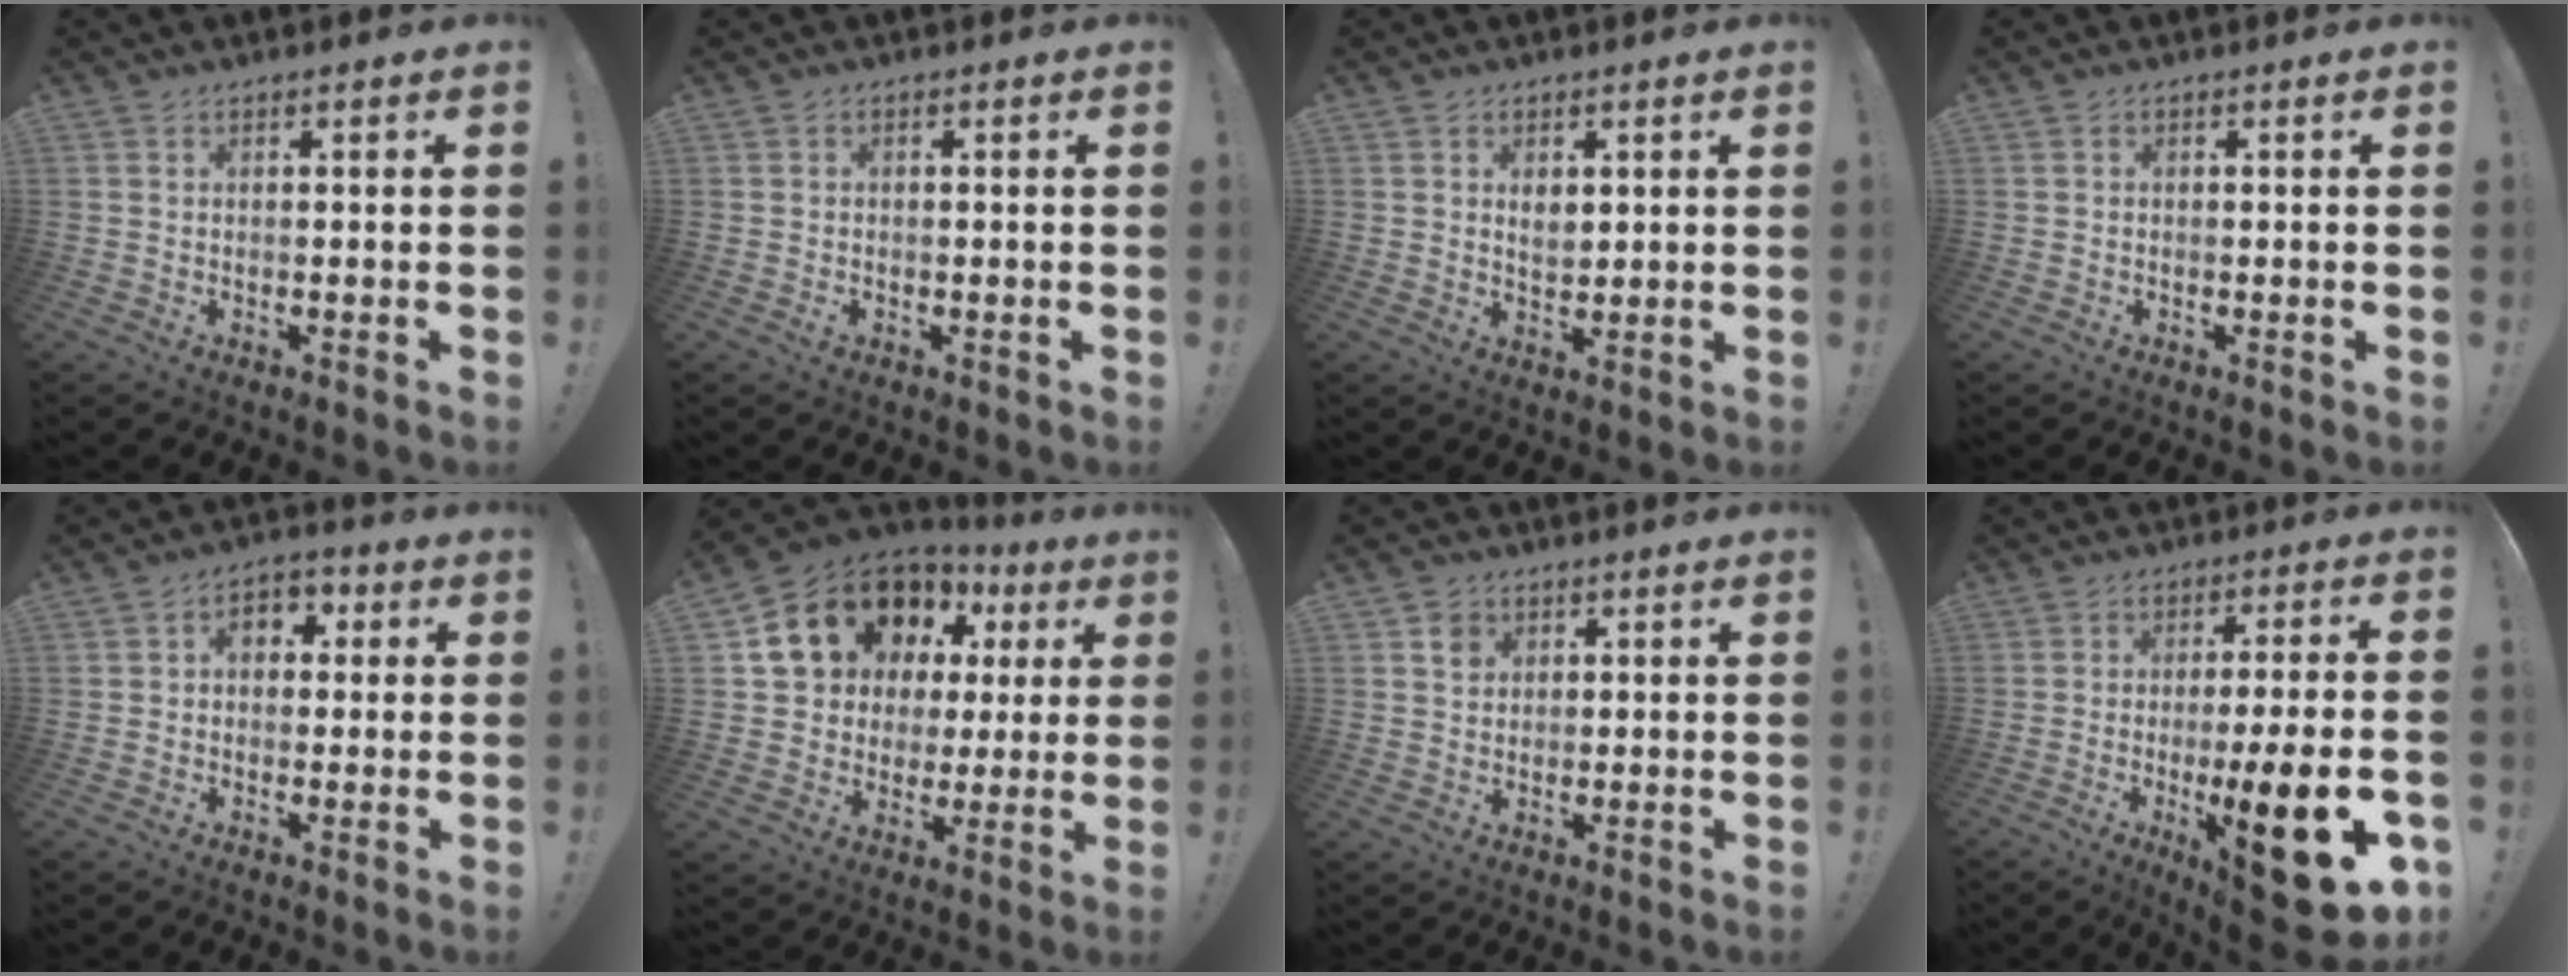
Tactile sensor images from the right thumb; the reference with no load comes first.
{"total": 0.8, "force": [-0.3, 0.5, 0.5], "torque": [0.000, -0.002, -0.006]}
{"total": 3.5, "force": [1.7, 2.3, 2.0], "torque": [-0.016, -0.010, 0.025]}
{"total": 0.0}
{"total": 5.6, "force": [0.8, 4.5, 3.2], "torque": [-0.045, 0.007, 0.014]}
{"total": 16.9, "force": [8.8, 12.3, 7.4], "torque": [-0.124, -0.044, 0.185]}
{"total": 3.4, "force": [1.5, 3.0, 0.6], "torque": [0.012, -0.008, 0.022]}
{"total": 18.6, "force": [-5.9, 3.1, 17.3], "torque": [-0.246, 0.015, -0.082]}